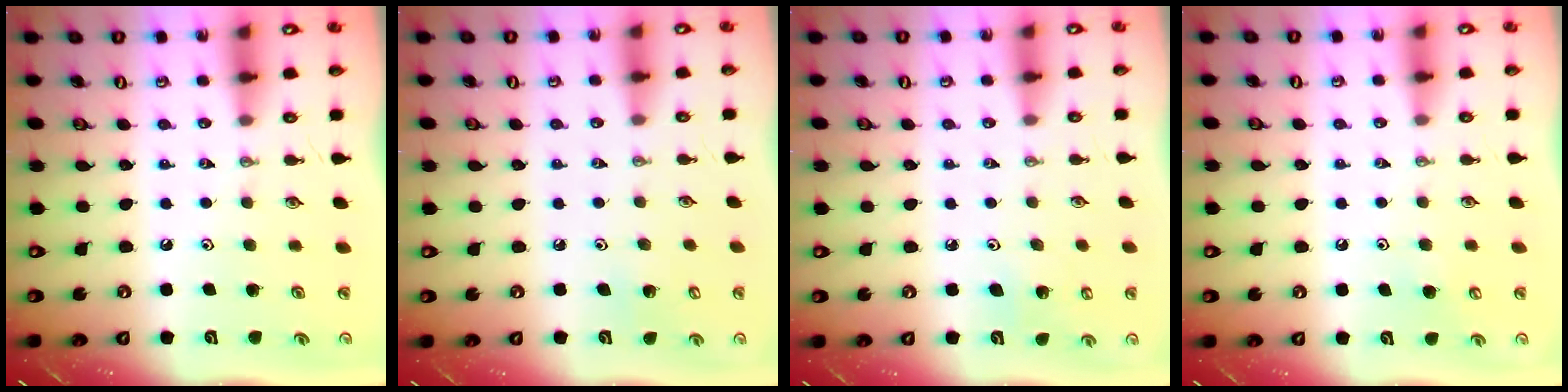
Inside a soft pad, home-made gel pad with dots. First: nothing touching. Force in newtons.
{"total": 2.9, "press": 2.9, "slide": 0.3}
{"total": 4.8, "press": 4.7, "slide": 0.9}
{"total": 4.5, "press": 4.5, "slide": 0.4}